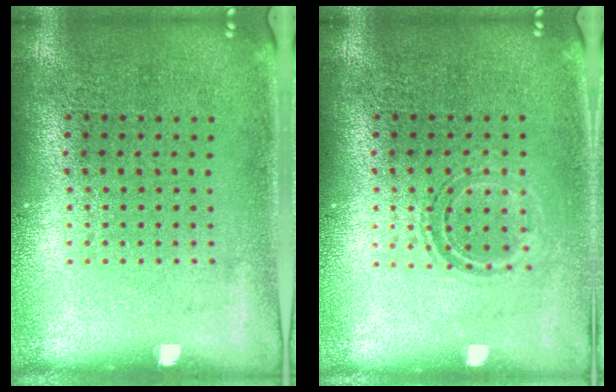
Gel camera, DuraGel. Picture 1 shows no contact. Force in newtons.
{"total": 1.2, "press": 0.9, "slide": 0.7}